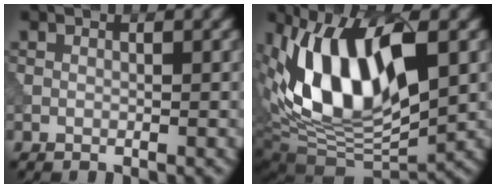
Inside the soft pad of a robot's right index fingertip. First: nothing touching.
{"total": 11.7, "force": [2.8, 5.8, 9.8], "torque": [-0.183, 0.000, 0.050]}